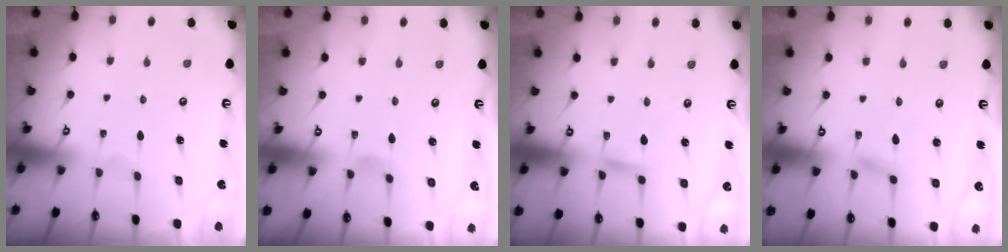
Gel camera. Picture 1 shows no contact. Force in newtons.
{"total": 2.1, "press": 2.1, "slide": 0.2}
{"total": 2.4, "press": 2.4, "slide": 0.0}
{"total": 1.4, "press": 1.4, "slide": 0.1}